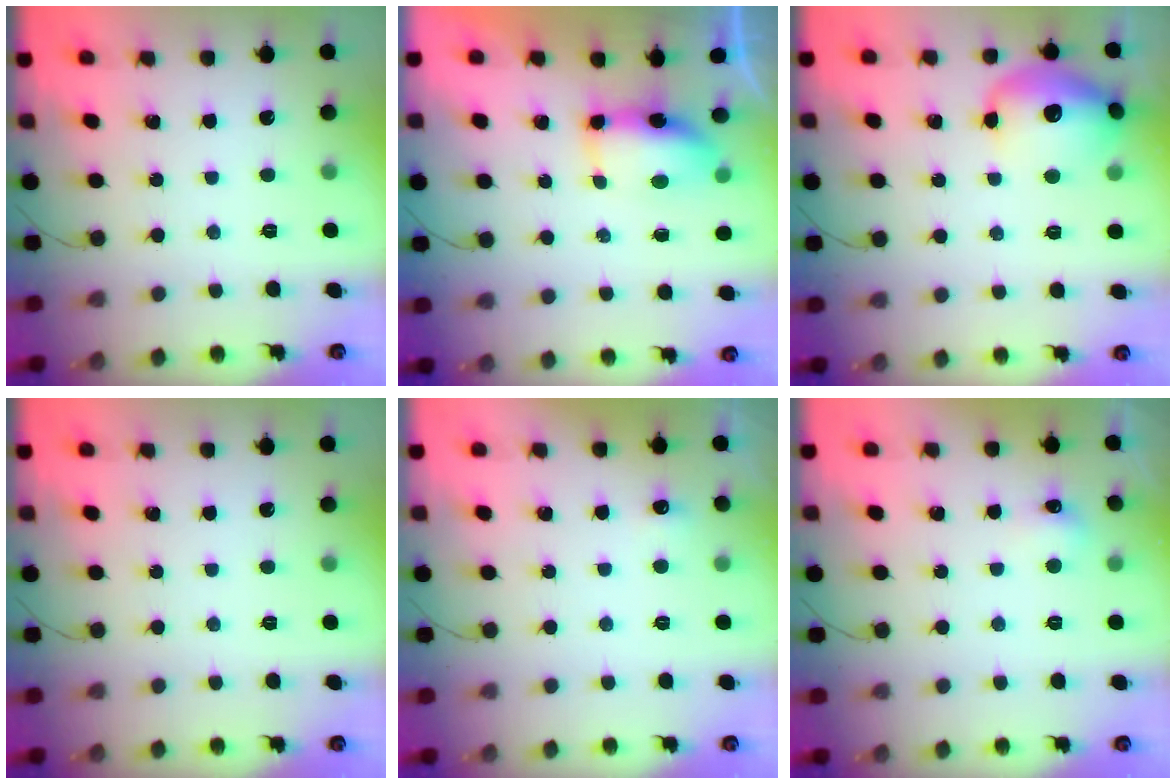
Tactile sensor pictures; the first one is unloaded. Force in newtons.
{"total": 7.0, "press": 6.9, "slide": 1.1}
{"total": 15.0, "press": 14.8, "slide": 2.8}
{"total": 0.0}
{"total": 11.2, "press": 3.5, "slide": 10.6}
{"total": 4.9, "press": 4.8, "slide": 0.9}